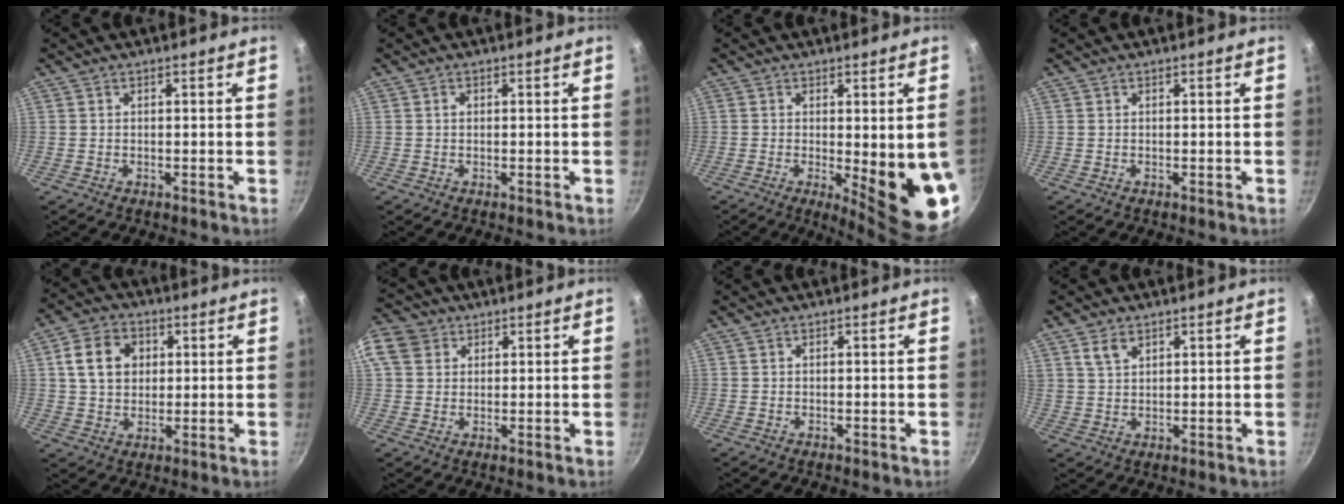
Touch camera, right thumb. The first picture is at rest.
{"total": 0.8, "force": [0.2, 0.7, 0.5], "torque": [-0.006, 0.005, 0.003]}
{"total": 12.7, "force": [-1.8, 3.0, 12.2], "torque": [-0.138, -0.024, -0.013]}
{"total": 0.0}
{"total": 9.8, "force": [2.4, 7.7, 5.6], "torque": [-0.083, 0.008, 0.034]}
{"total": 9.1, "force": [3.4, 7.3, 4.1], "torque": [-0.079, 0.008, 0.055]}
{"total": 0.0}
{"total": 3.9, "force": [2.3, 2.2, 2.3], "torque": [-0.037, -0.004, 0.048]}